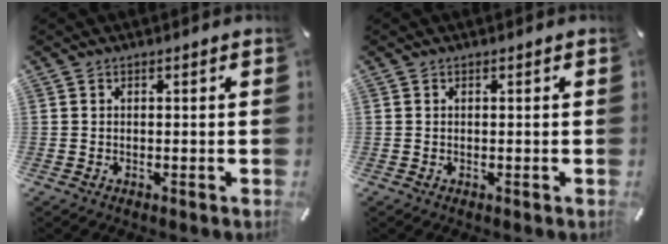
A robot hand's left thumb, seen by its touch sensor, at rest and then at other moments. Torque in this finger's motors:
{"motor_torque": [-0.04, -0.04, -0.02, 0.02, 0.00]}